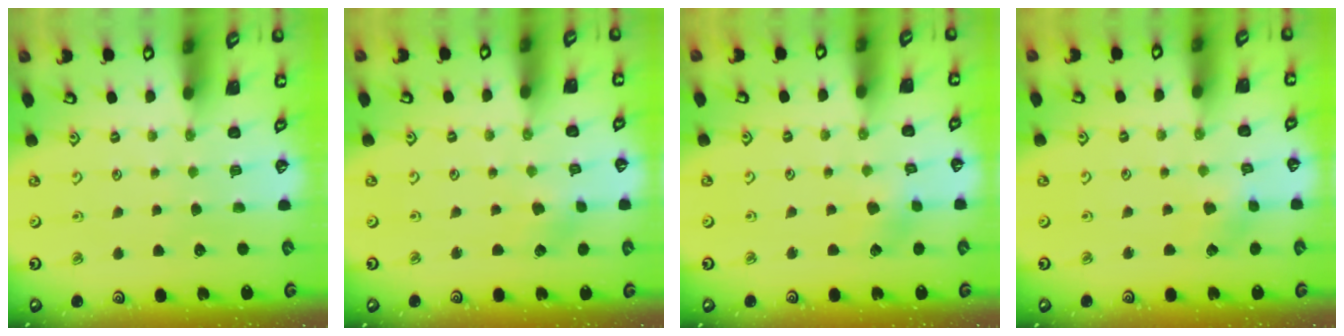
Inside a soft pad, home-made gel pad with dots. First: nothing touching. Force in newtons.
{"total": 2.7, "press": 2.6, "slide": 0.4}
{"total": 2.7, "press": 2.6, "slide": 0.7}
{"total": 2.4, "press": 2.4, "slide": 0.2}